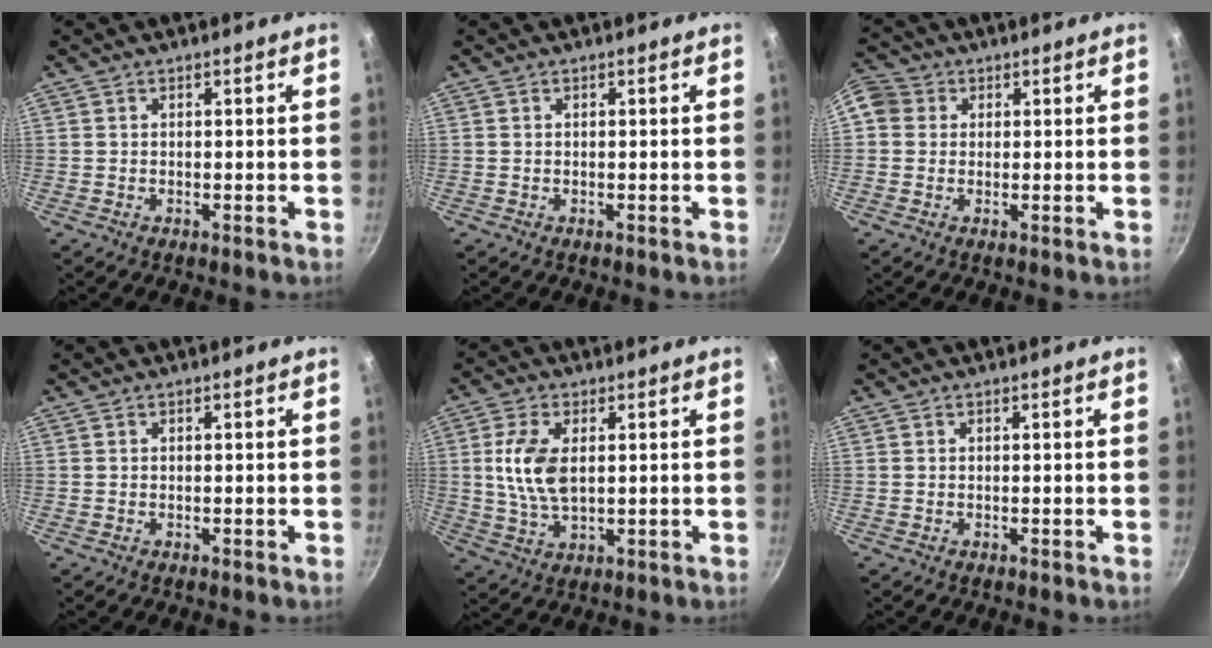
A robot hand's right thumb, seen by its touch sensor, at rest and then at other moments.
{"total": 0.0}
{"total": 5.7, "force": [1.2, 5.2, 2.2], "torque": [-0.023, 0.006, 0.006]}
{"total": 0.0}
{"total": 9.3, "force": [1.5, 4.9, 7.7], "torque": [-0.151, -0.006, 0.030]}
{"total": 0.0}